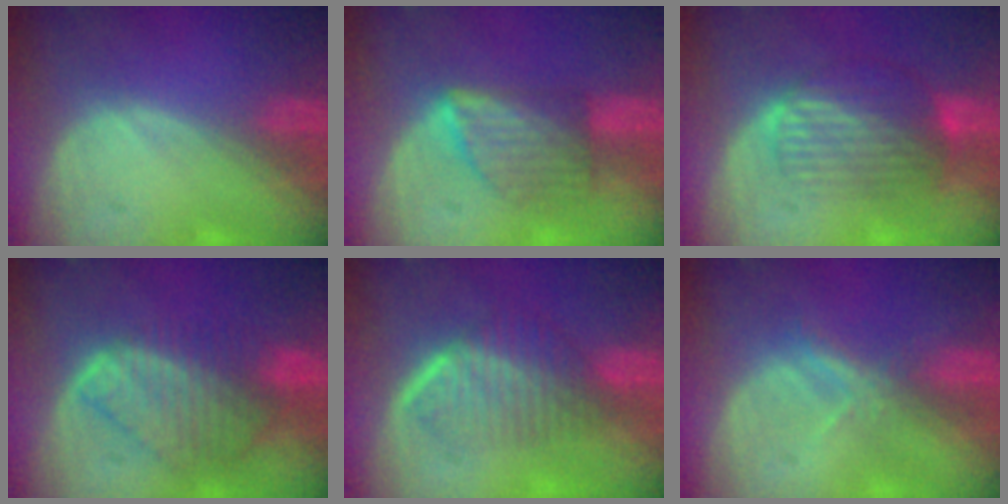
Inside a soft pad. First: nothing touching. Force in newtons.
{"total": 6.0, "press": 5.9, "slide": 1.3}
{"total": 7.6, "press": 6.9, "slide": 3.2}
{"total": 8.9, "press": 7.7, "slide": 4.5}
{"total": 6.9, "press": 6.0, "slide": 3.4}
{"total": 2.3, "press": 2.1, "slide": 0.9}